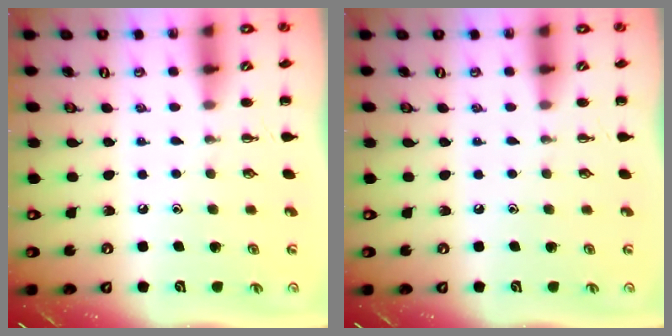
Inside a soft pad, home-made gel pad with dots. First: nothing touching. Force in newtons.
{"total": 0.0}